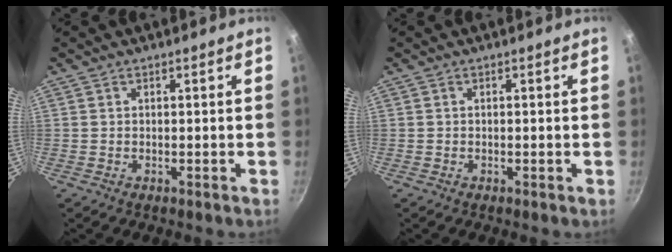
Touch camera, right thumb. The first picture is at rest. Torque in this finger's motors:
{"motor_torque": [0.17, 0.02, 0.18, -0.01, 0.05]}